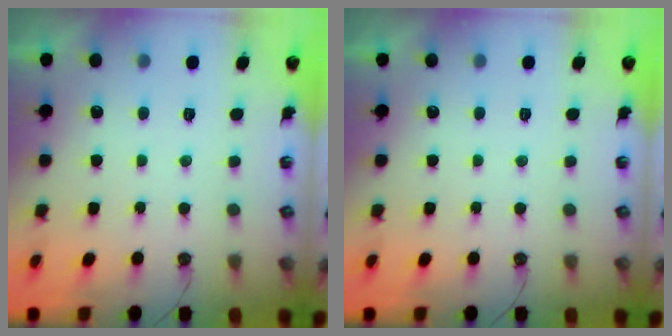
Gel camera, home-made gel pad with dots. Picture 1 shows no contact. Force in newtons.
{"total": 0.0}